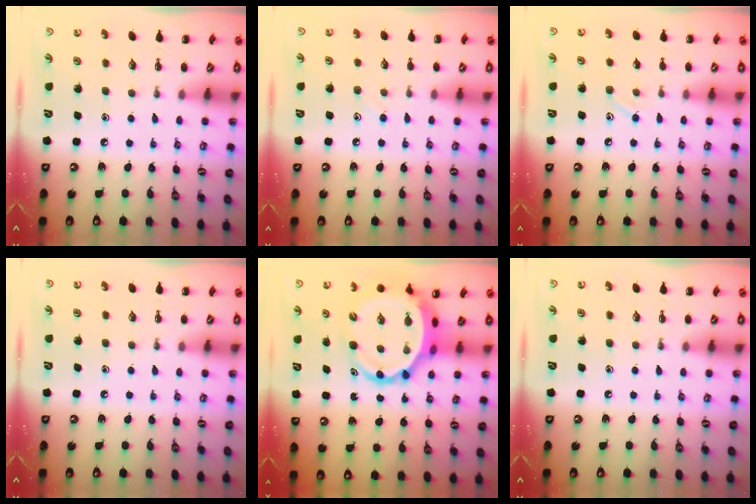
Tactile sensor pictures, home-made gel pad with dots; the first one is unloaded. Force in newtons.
{"total": 5.3, "press": 4.9, "slide": 2.0}
{"total": 7.0, "press": 6.6, "slide": 2.3}
{"total": 0.0}
{"total": 9.0, "press": 8.6, "slide": 2.7}
{"total": 0.0}